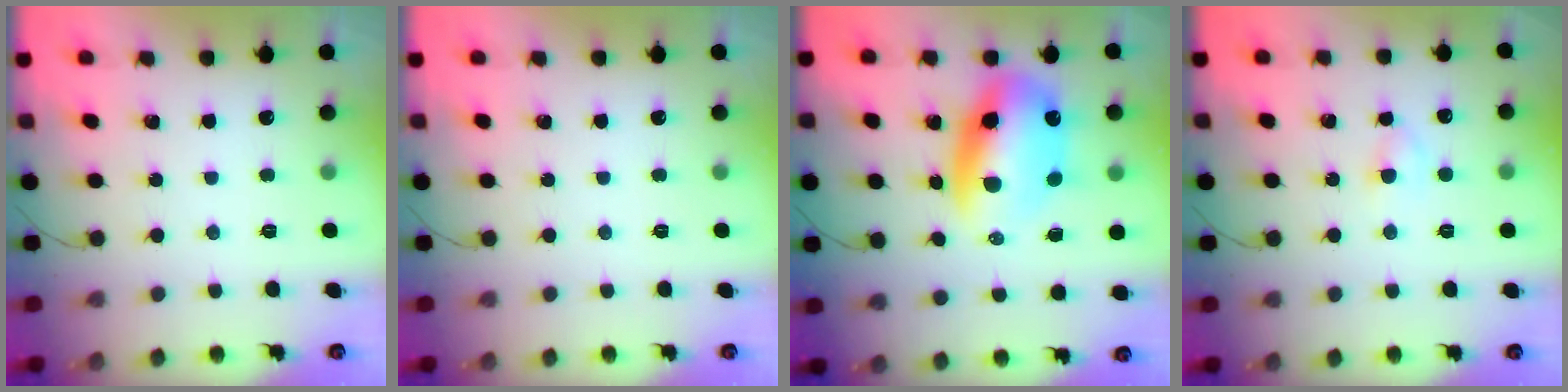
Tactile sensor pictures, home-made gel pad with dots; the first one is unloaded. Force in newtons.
{"total": 0.0}
{"total": 13.9, "press": 13.6, "slide": 3.2}
{"total": 2.6, "press": 2.4, "slide": 1.0}